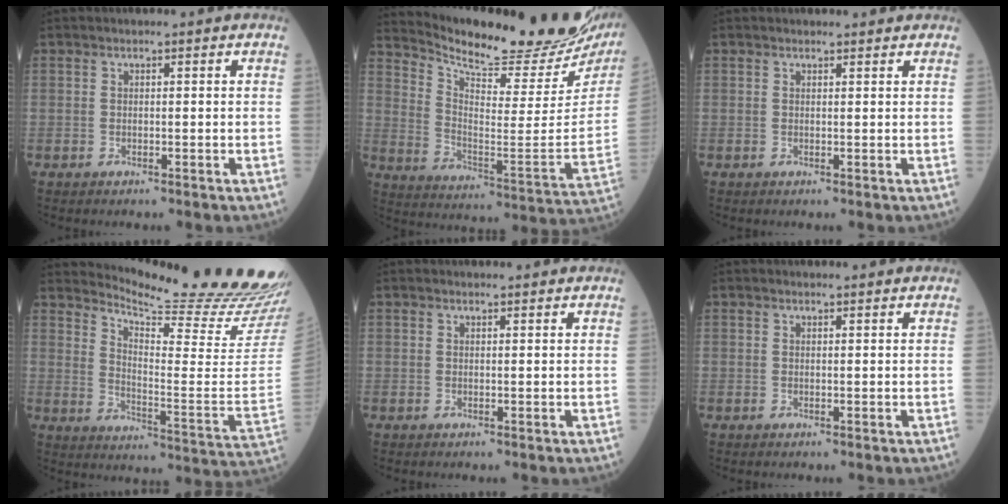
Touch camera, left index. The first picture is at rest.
{"total": 25.5, "force": [23.4, 3.2, 9.6], "torque": [-0.167, -0.096, 0.317]}
{"total": 2.0, "force": [1.9, 0.4, 0.3], "torque": [-0.010, 0.007, 0.021]}
{"total": 22.5, "force": [21.7, -1.2, 5.9], "torque": [-0.106, -0.141, 0.279]}
{"total": 2.2, "force": [2.2, 0.2, 0.4], "torque": [-0.011, 0.008, 0.025]}
{"total": 1.9, "force": [1.8, 0.2, 0.3], "torque": [-0.009, 0.007, 0.022]}